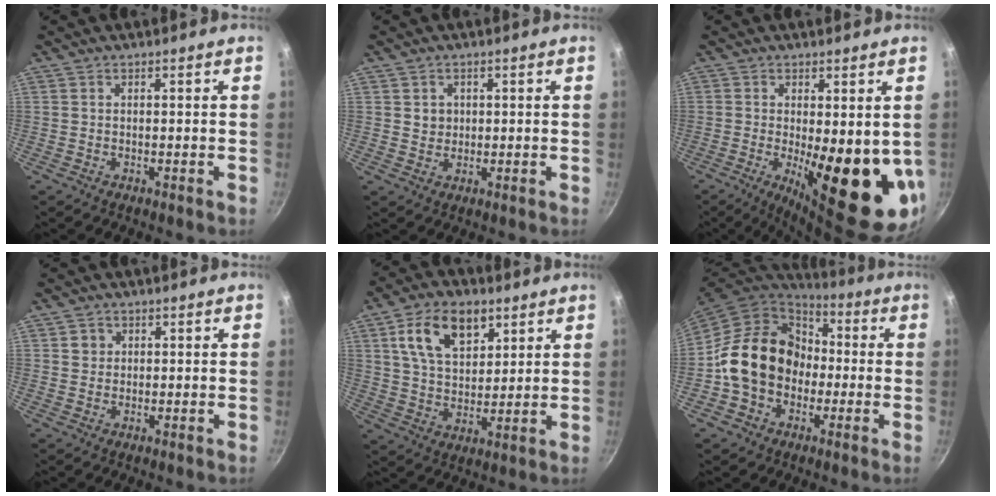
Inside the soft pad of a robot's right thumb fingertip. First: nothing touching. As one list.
[{"total": 2.6, "force": [0.5, 2.4, 0.8], "torque": [-0.001, 0.003, 0.010]}, {"total": 16.8, "force": [-1.5, 5.7, 15.7], "torque": [-0.190, -0.035, -0.008]}, {"total": 2.2, "force": [0.5, 2.0, 0.5], "torque": [0.001, 0.004, 0.006]}, {"total": 13.6, "force": [6.1, 8.2, 8.9], "torque": [-0.125, -0.016, 0.106]}, {"total": 18.1, "force": [-1.4, 14.9, 10.2], "torque": [-0.147, 0.049, -0.030]}]